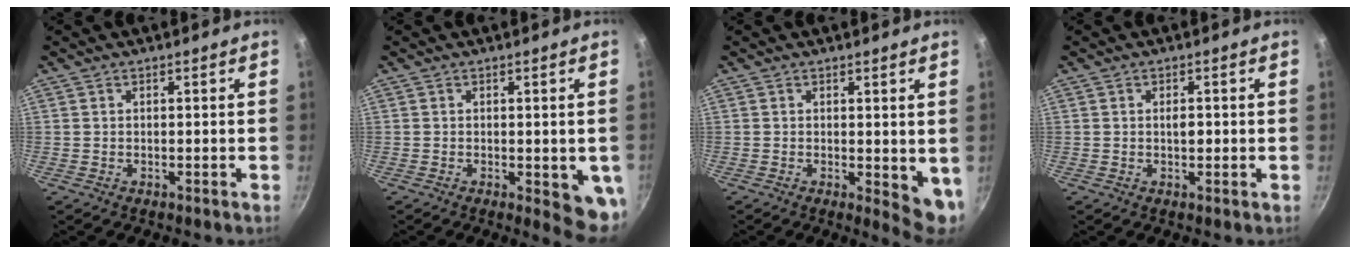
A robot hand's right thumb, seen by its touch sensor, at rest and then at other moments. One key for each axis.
{"total": 6.6, "fx": -1.2, "fy": 2.4, "fz": 6.0, "tx": -0.053, "ty": -0.006, "tz": -0.011}
{"total": 5.6, "fx": 0.6, "fy": 2.5, "fz": 5.0, "tx": -0.055, "ty": -0.009, "tz": 0.011}
{"total": 1.9, "fx": 0.0, "fy": 1.0, "fz": 1.6, "tx": -0.019, "ty": 0.002, "tz": -0.002}